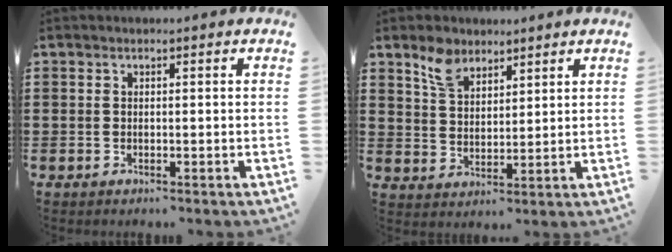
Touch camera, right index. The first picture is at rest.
{"total": 5.5, "force": [4.1, 2.9, 2.2], "torque": [-0.059, 0.006, 0.079]}